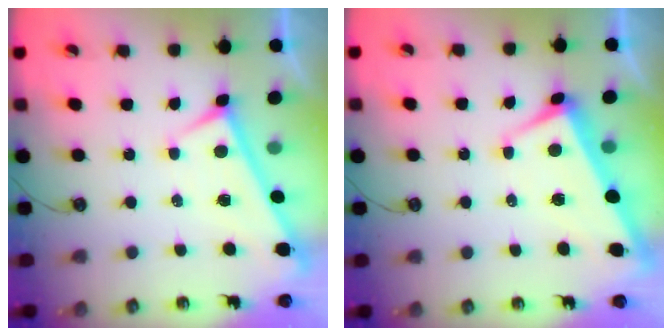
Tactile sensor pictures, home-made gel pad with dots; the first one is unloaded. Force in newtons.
{"total": 1.7, "press": 1.4, "slide": 1.0}